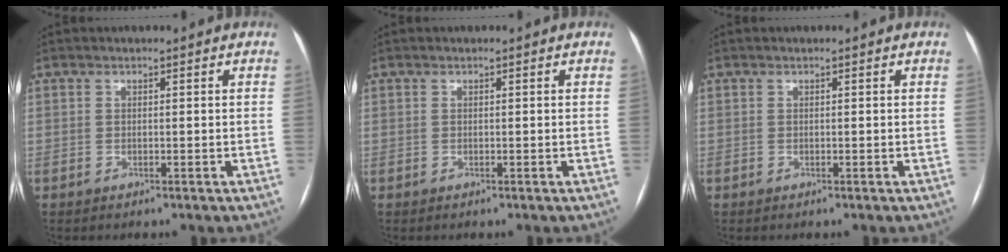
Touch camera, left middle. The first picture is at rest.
{"total": 0.0}
{"total": 0.0}